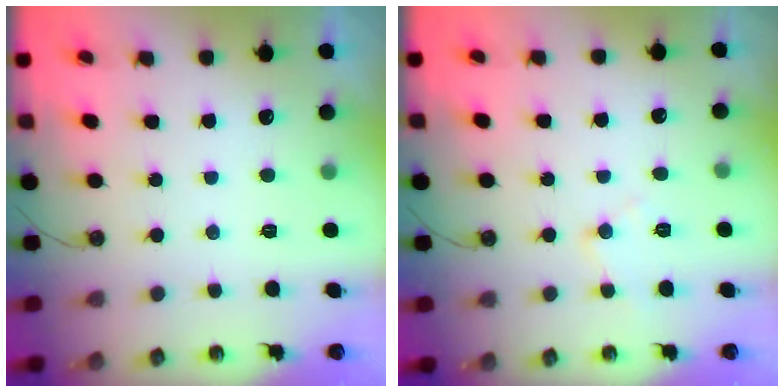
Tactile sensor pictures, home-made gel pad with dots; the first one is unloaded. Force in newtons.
{"total": 7.2, "press": 7.2, "slide": 0.6}